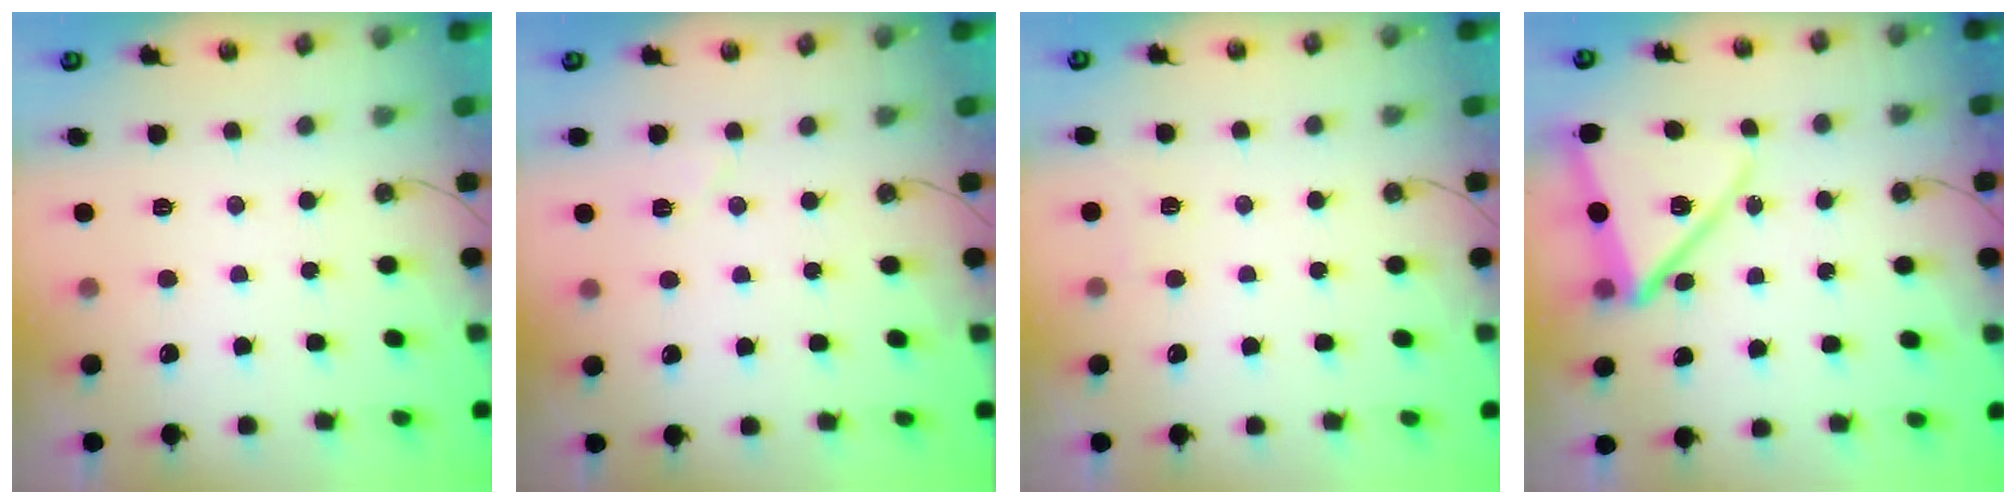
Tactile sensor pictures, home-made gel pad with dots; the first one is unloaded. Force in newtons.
{"total": 4.3, "press": 4.3, "slide": 0.4}
{"total": 2.9, "press": 2.9, "slide": 0.7}
{"total": 14.2, "press": 14.1, "slide": 1.4}